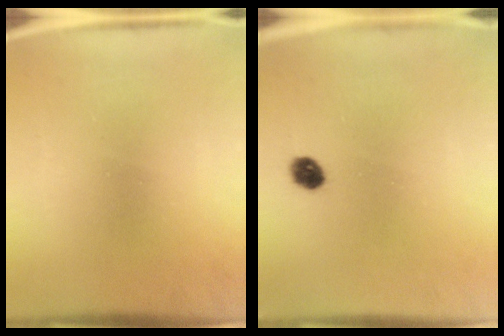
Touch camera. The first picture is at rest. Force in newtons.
{"total": 3.3}